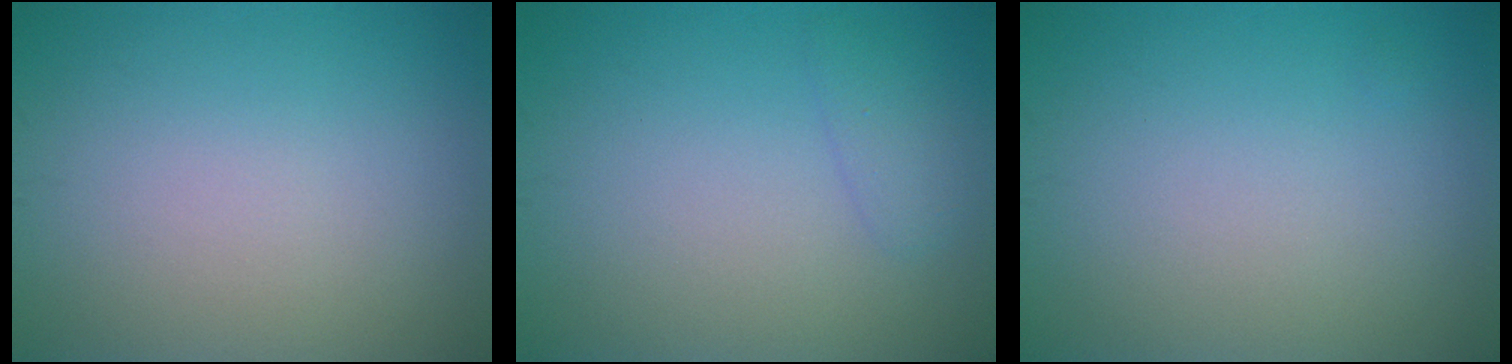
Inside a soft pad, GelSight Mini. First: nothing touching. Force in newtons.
{"total": 1.3, "press": 1.3, "slide": 0.1}
{"total": 0.0}